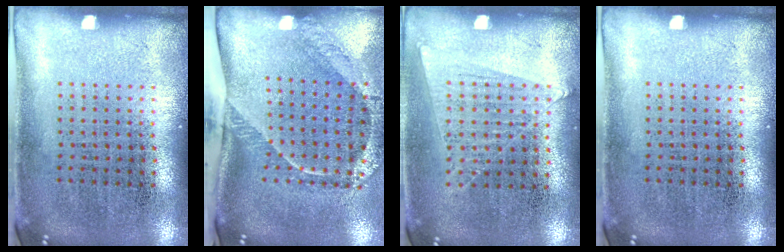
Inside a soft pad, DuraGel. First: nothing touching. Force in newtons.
{"total": 2.7, "press": 1.8, "slide": 1.9}
{"total": 1.0, "press": 0.9, "slide": 0.4}
{"total": 0.0}